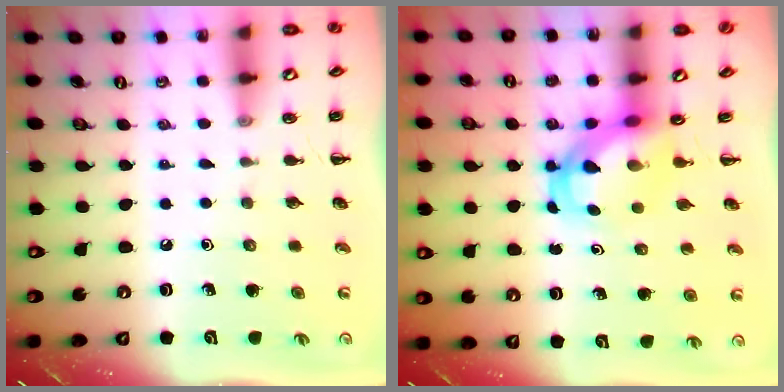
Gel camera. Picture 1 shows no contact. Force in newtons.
{"total": 4.8, "press": 4.6, "slide": 1.1}